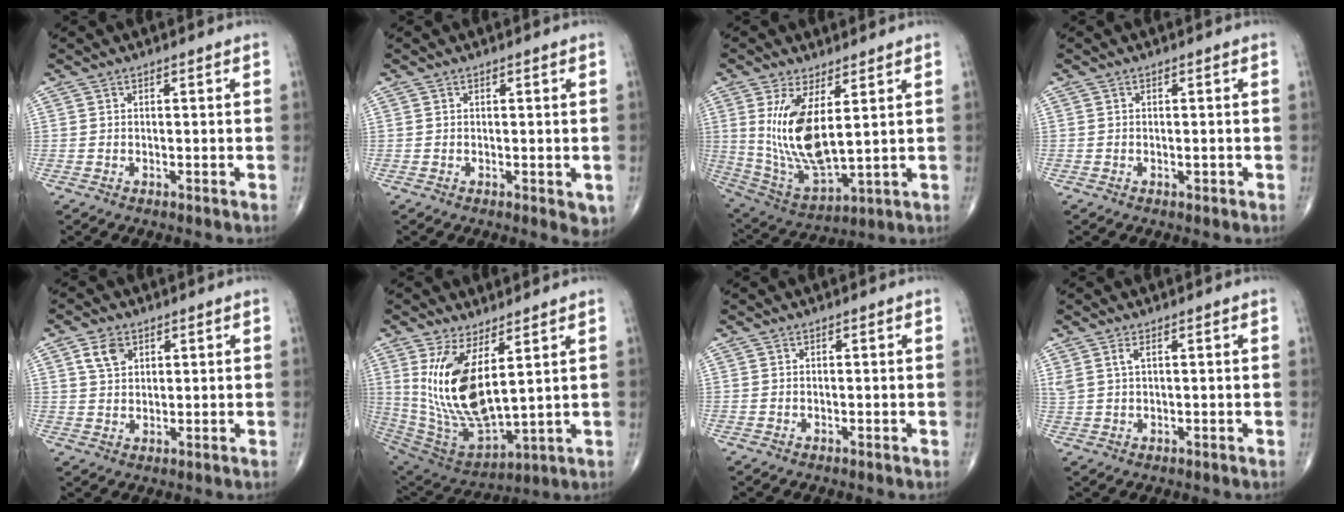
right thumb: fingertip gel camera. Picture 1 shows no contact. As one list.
[{"total": 2.6, "force": [-0.5, 1.2, 2.2], "torque": [-0.014, -0.004, -0.007]}, {"total": 14.2, "force": [3.3, 5.6, 12.6], "torque": [-0.245, -0.031, 0.084]}, {"total": 0.6, "force": [-0.2, 0.3, 0.4], "torque": [-0.001, 0.001, -0.005]}, {"total": 4.7, "force": [2.1, 3.2, 2.7], "torque": [-0.039, -0.006, 0.041]}, {"total": 16.9, "force": [5.0, 6.9, 14.6], "torque": [-0.284, -0.041, 0.118]}, {"total": 0.0}, {"total": 2.4, "force": [1.2, 0.8, 1.9], "torque": [-0.051, 0.007, 0.032]}]